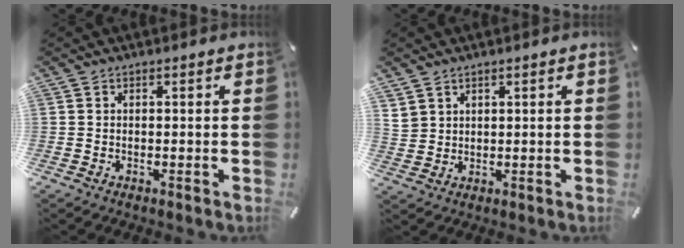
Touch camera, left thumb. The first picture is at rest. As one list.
[{"total": 3.0, "force": [2.2, 2.1, -0.2], "torque": [-0.004, -0.006, 0.043]}]